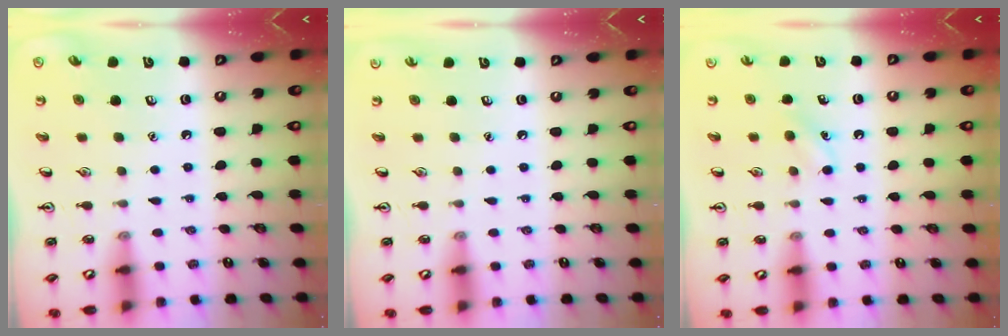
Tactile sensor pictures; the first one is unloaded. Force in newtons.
{"total": 0.0}
{"total": 4.2, "press": 4.0, "slide": 1.3}